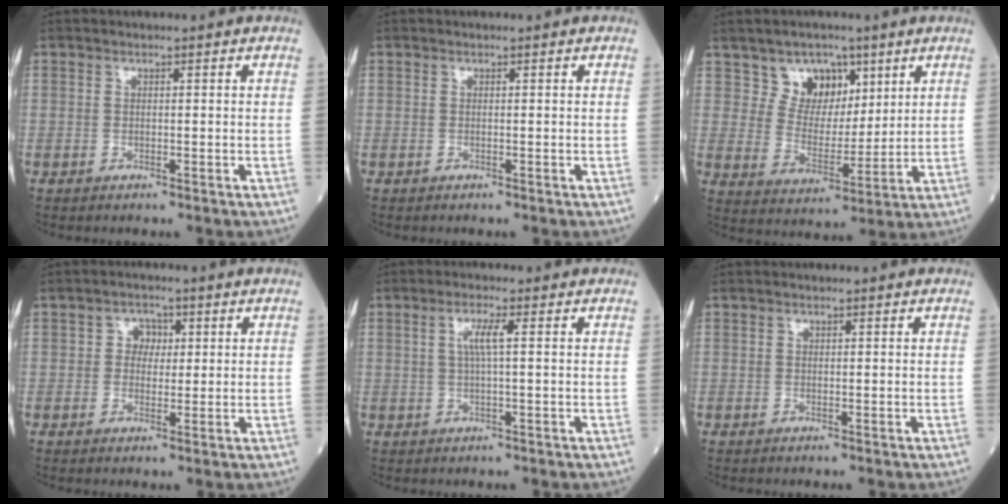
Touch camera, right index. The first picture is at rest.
{"total": 0.0}
{"total": 7.9, "force": [4.6, 5.6, 3.1], "torque": [-0.053, 0.009, 0.088]}
{"total": 2.8, "force": [0.6, 2.3, 1.5], "torque": [-0.019, 0.006, 0.008]}
{"total": 2.8, "force": [0.7, -0.2, 2.7], "torque": [-0.057, 0.001, 0.013]}
{"total": 0.0}